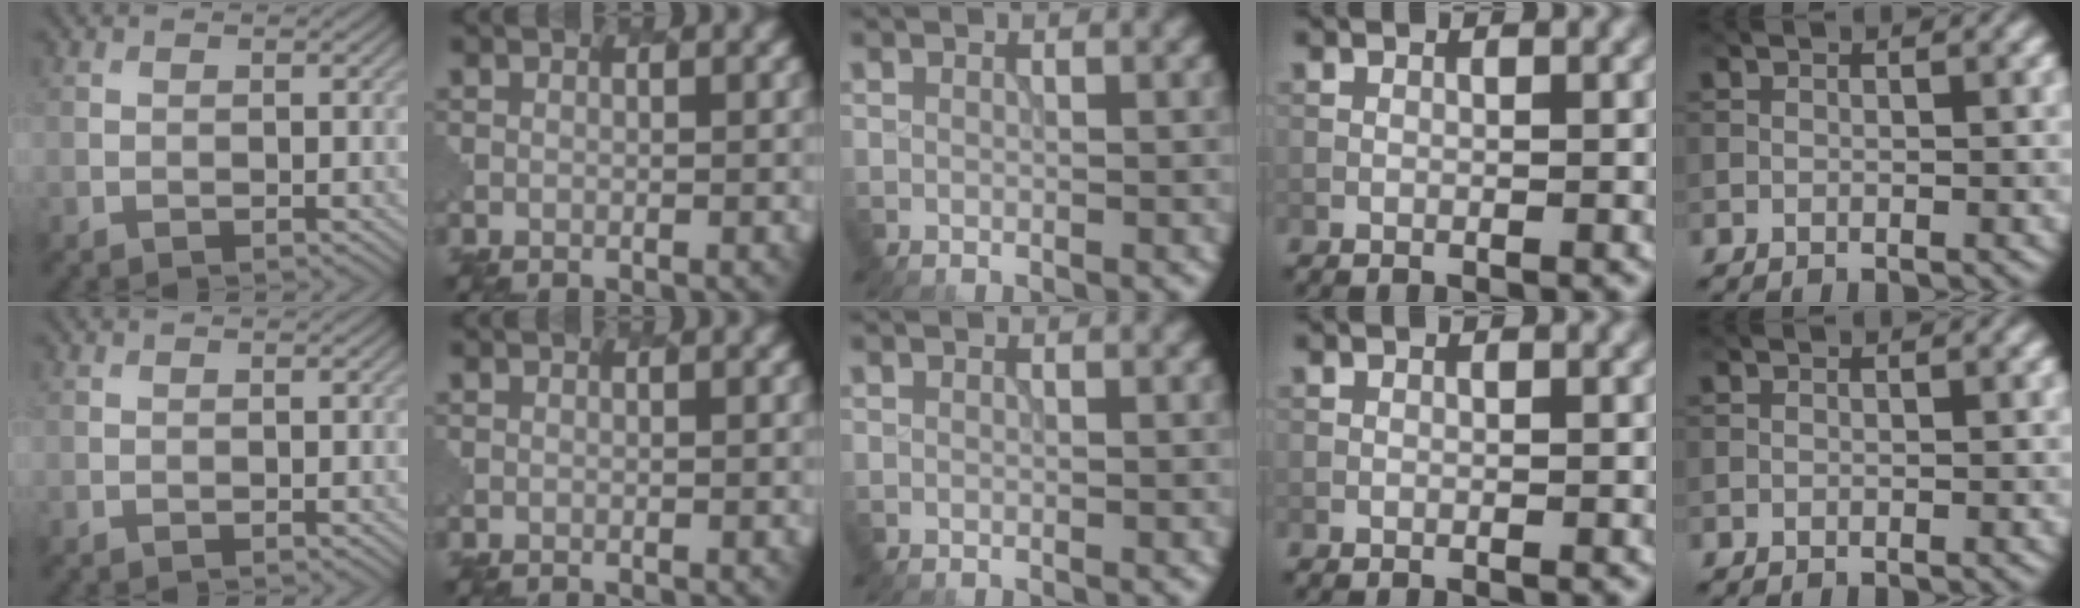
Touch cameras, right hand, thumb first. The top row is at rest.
{}